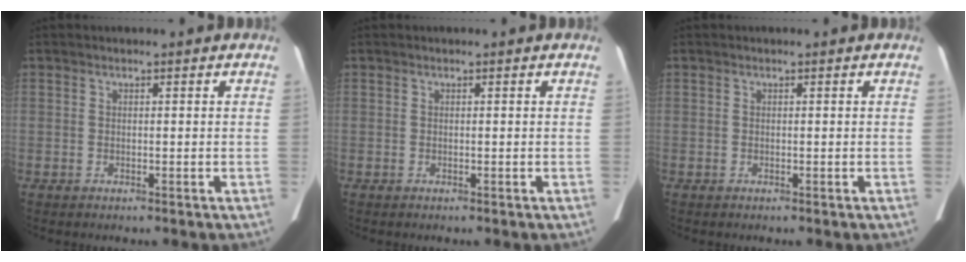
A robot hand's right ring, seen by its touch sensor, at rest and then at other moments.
{"total": 0.0}
{"total": 0.0}